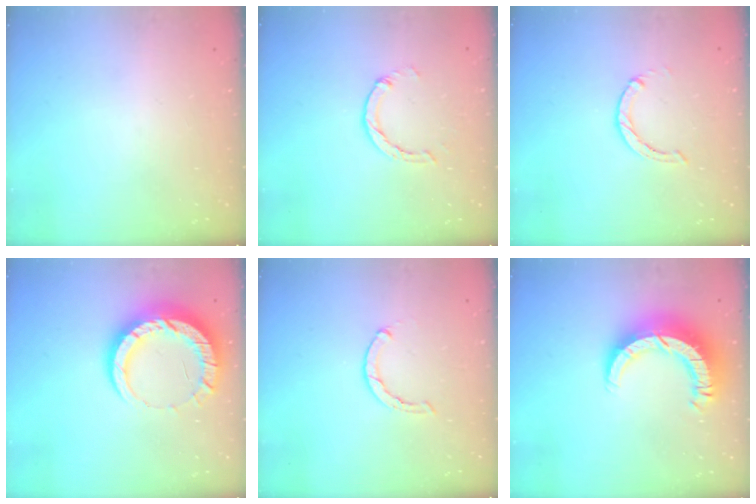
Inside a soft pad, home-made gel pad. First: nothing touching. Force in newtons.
{"total": 2.9, "press": 2.9, "slide": 0.4}
{"total": 0.0}
{"total": 14.0, "press": 14.0, "slide": 1.3}
{"total": 0.7, "press": 0.6, "slide": 0.2}
{"total": 11.5, "press": 11.5, "slide": 1.1}